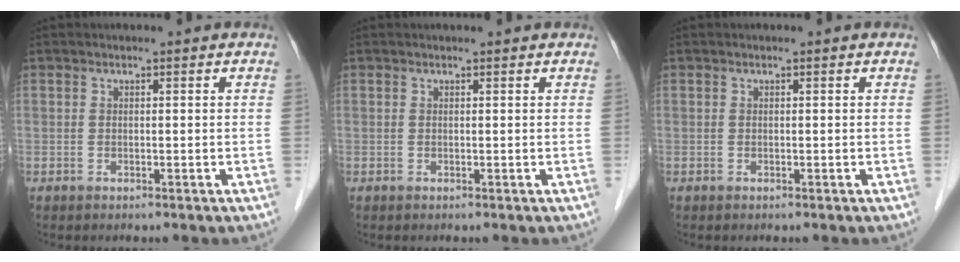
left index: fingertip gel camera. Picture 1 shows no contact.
{"total": 0.7, "force": [0.6, 0.1, 0.2], "torque": [-0.008, 0.004, 0.007]}
{"total": 0.0}